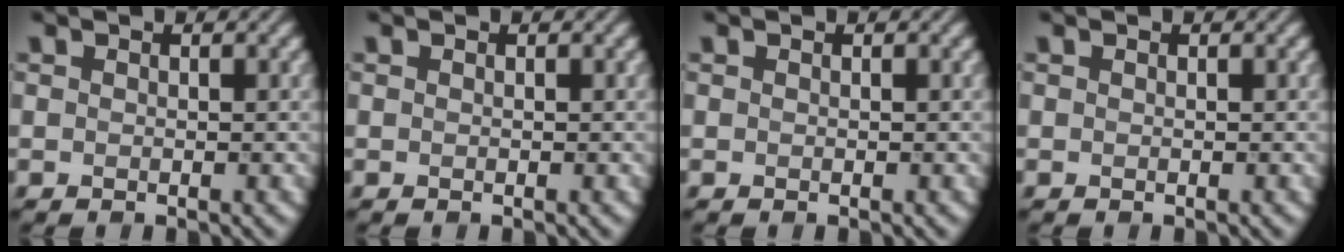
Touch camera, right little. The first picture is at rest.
{"total": 0.0}
{"total": 0.0}
{"total": 0.0}